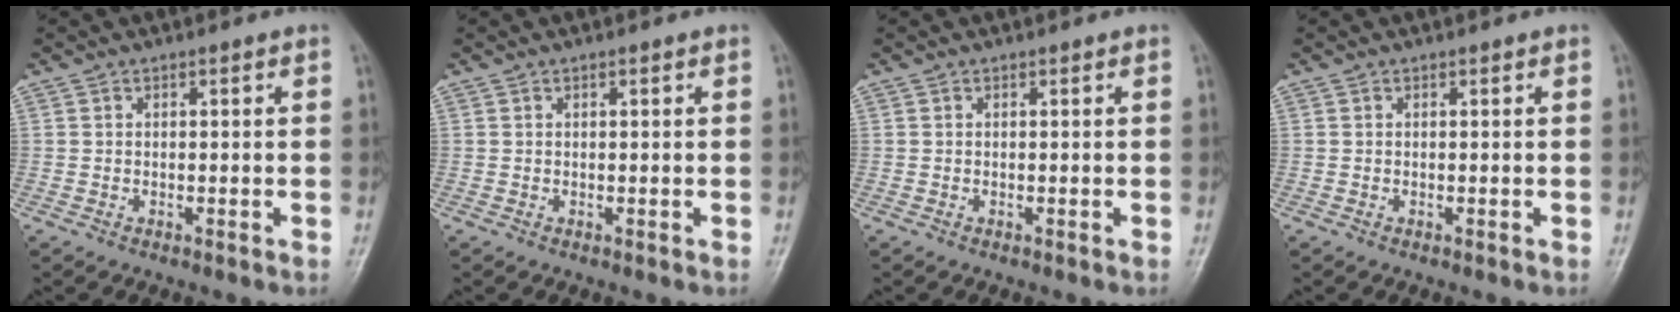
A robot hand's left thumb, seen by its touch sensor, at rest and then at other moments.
{"total": 0.0}
{"total": 0.0}
{"total": 0.0}